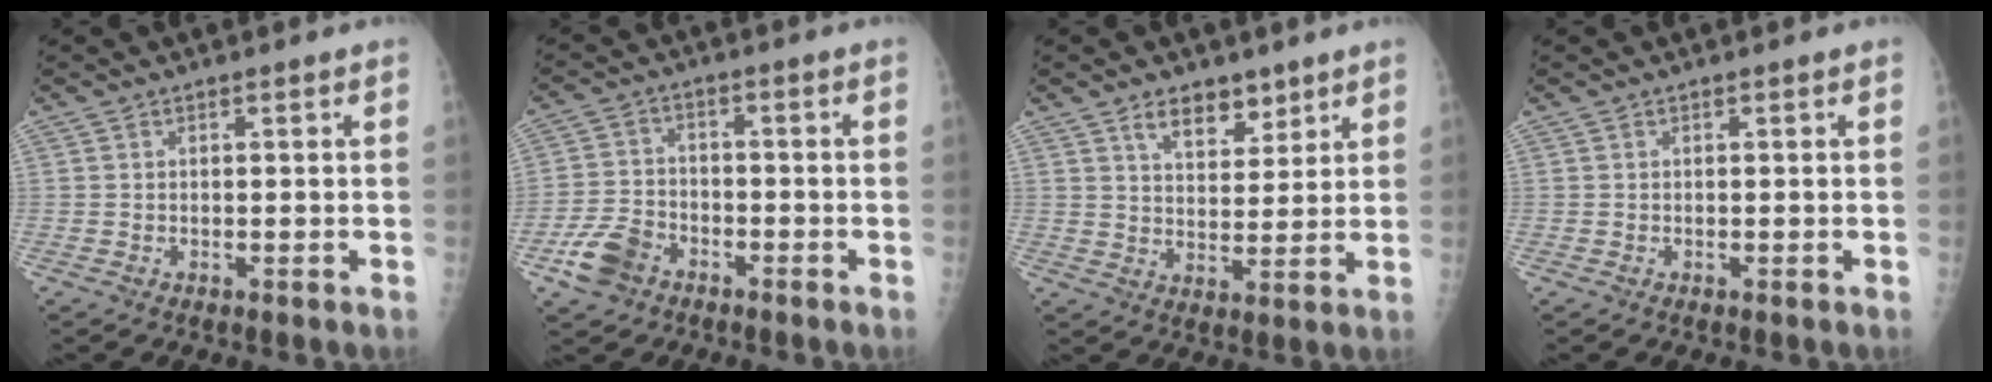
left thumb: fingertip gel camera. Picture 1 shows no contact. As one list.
[{"total": 7.5, "force": [-4.2, 5.1, 3.5], "torque": [-0.065, 0.020, -0.079]}, {"total": 7.4, "force": [5.0, 4.0, 3.8], "torque": [-0.032, -0.034, 0.085]}, {"total": 0.0}]